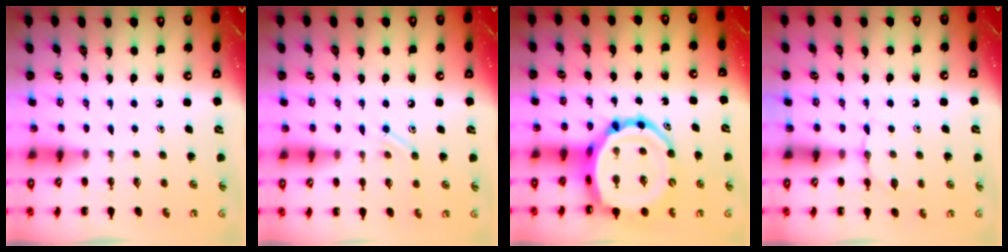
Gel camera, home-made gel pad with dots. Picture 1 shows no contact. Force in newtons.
{"total": 7.8, "press": 7.7, "slide": 1.5}
{"total": 16.7, "press": 16.0, "slide": 4.6}
{"total": 5.9, "press": 5.8, "slide": 1.4}